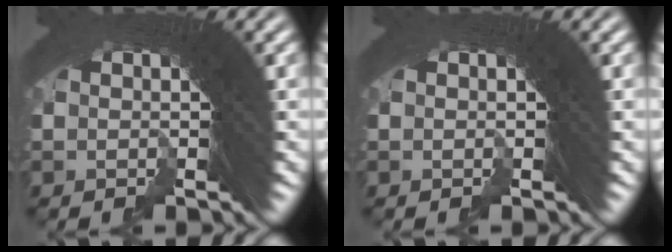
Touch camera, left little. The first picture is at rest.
{"total": 0.0}